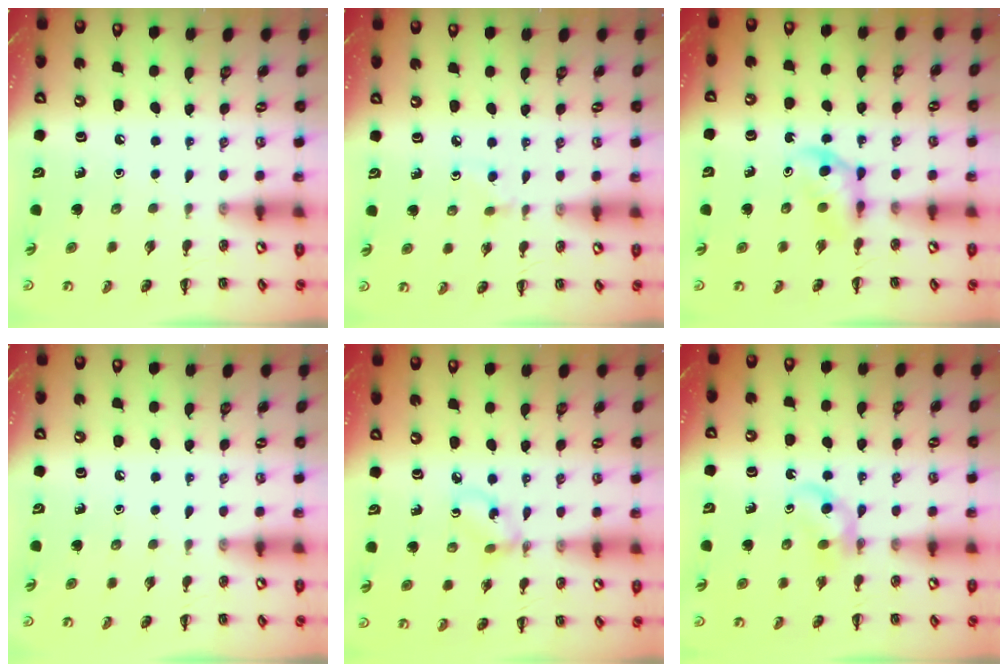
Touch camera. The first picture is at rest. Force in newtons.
{"total": 2.0, "press": 1.8, "slide": 0.8}
{"total": 4.2, "press": 4.0, "slide": 1.2}
{"total": 0.0}
{"total": 2.9, "press": 2.8, "slide": 0.6}
{"total": 3.8, "press": 3.6, "slide": 1.3}